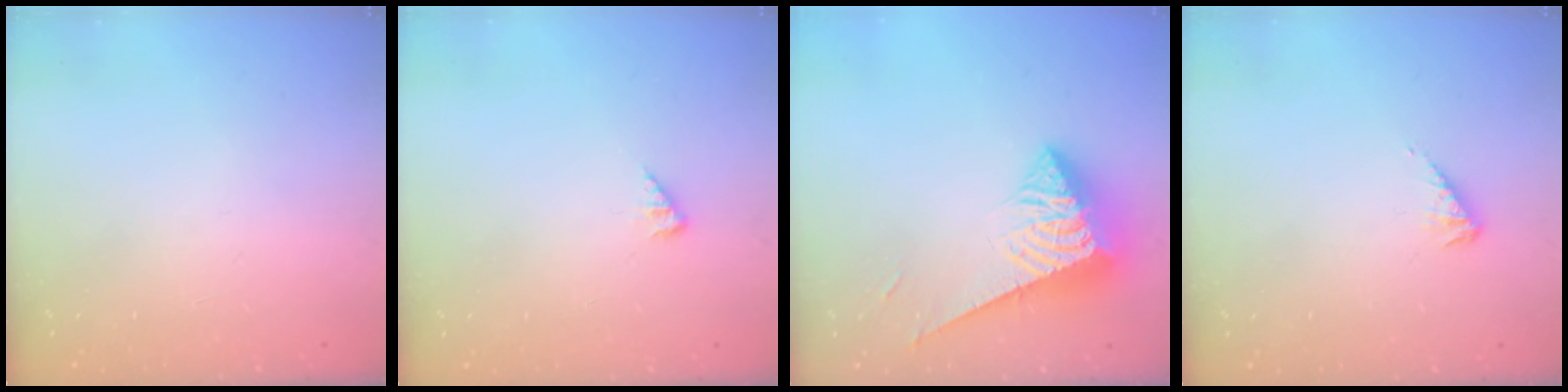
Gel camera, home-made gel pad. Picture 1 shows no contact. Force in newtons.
{"total": 2.7, "press": 2.7, "slide": 0.4}
{"total": 6.6, "press": 6.6, "slide": 0.8}
{"total": 3.2, "press": 3.2, "slide": 0.5}